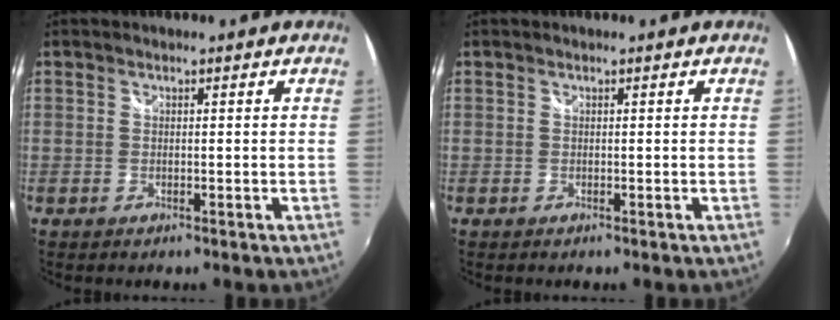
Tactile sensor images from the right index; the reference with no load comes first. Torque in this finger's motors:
{"motor_torque": [0.02, -0.01, -0.01, 0.00]}